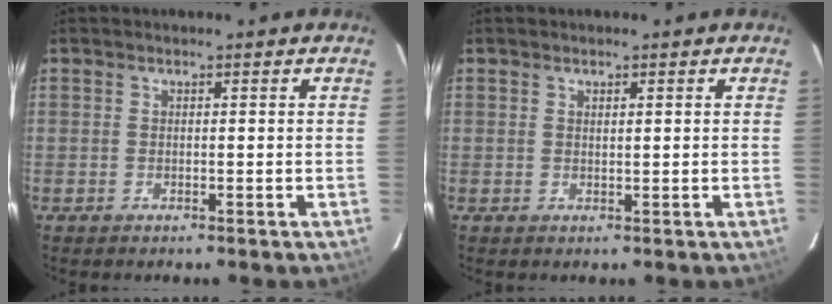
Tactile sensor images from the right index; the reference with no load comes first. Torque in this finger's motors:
{"motor_torque": [-0.13, 0.22, 0.02, 0.00]}